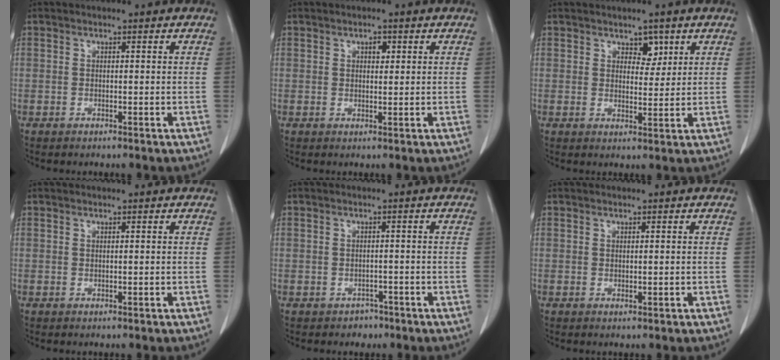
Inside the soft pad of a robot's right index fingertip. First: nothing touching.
{"total": 1.4, "force": [0.6, 0.9, 0.9], "torque": [-0.012, -0.002, 0.007]}
{"total": 3.0, "force": [1.7, 1.8, 1.7], "torque": [-0.018, -0.002, 0.028]}
{"total": 0.0}
{"total": 2.0, "force": [-1.3, 1.5, 0.1], "torque": [-0.005, 0.010, -0.016]}
{"total": 0.7, "force": [-0.1, 0.1, 0.7], "torque": [-0.014, -0.005, 0.003]}